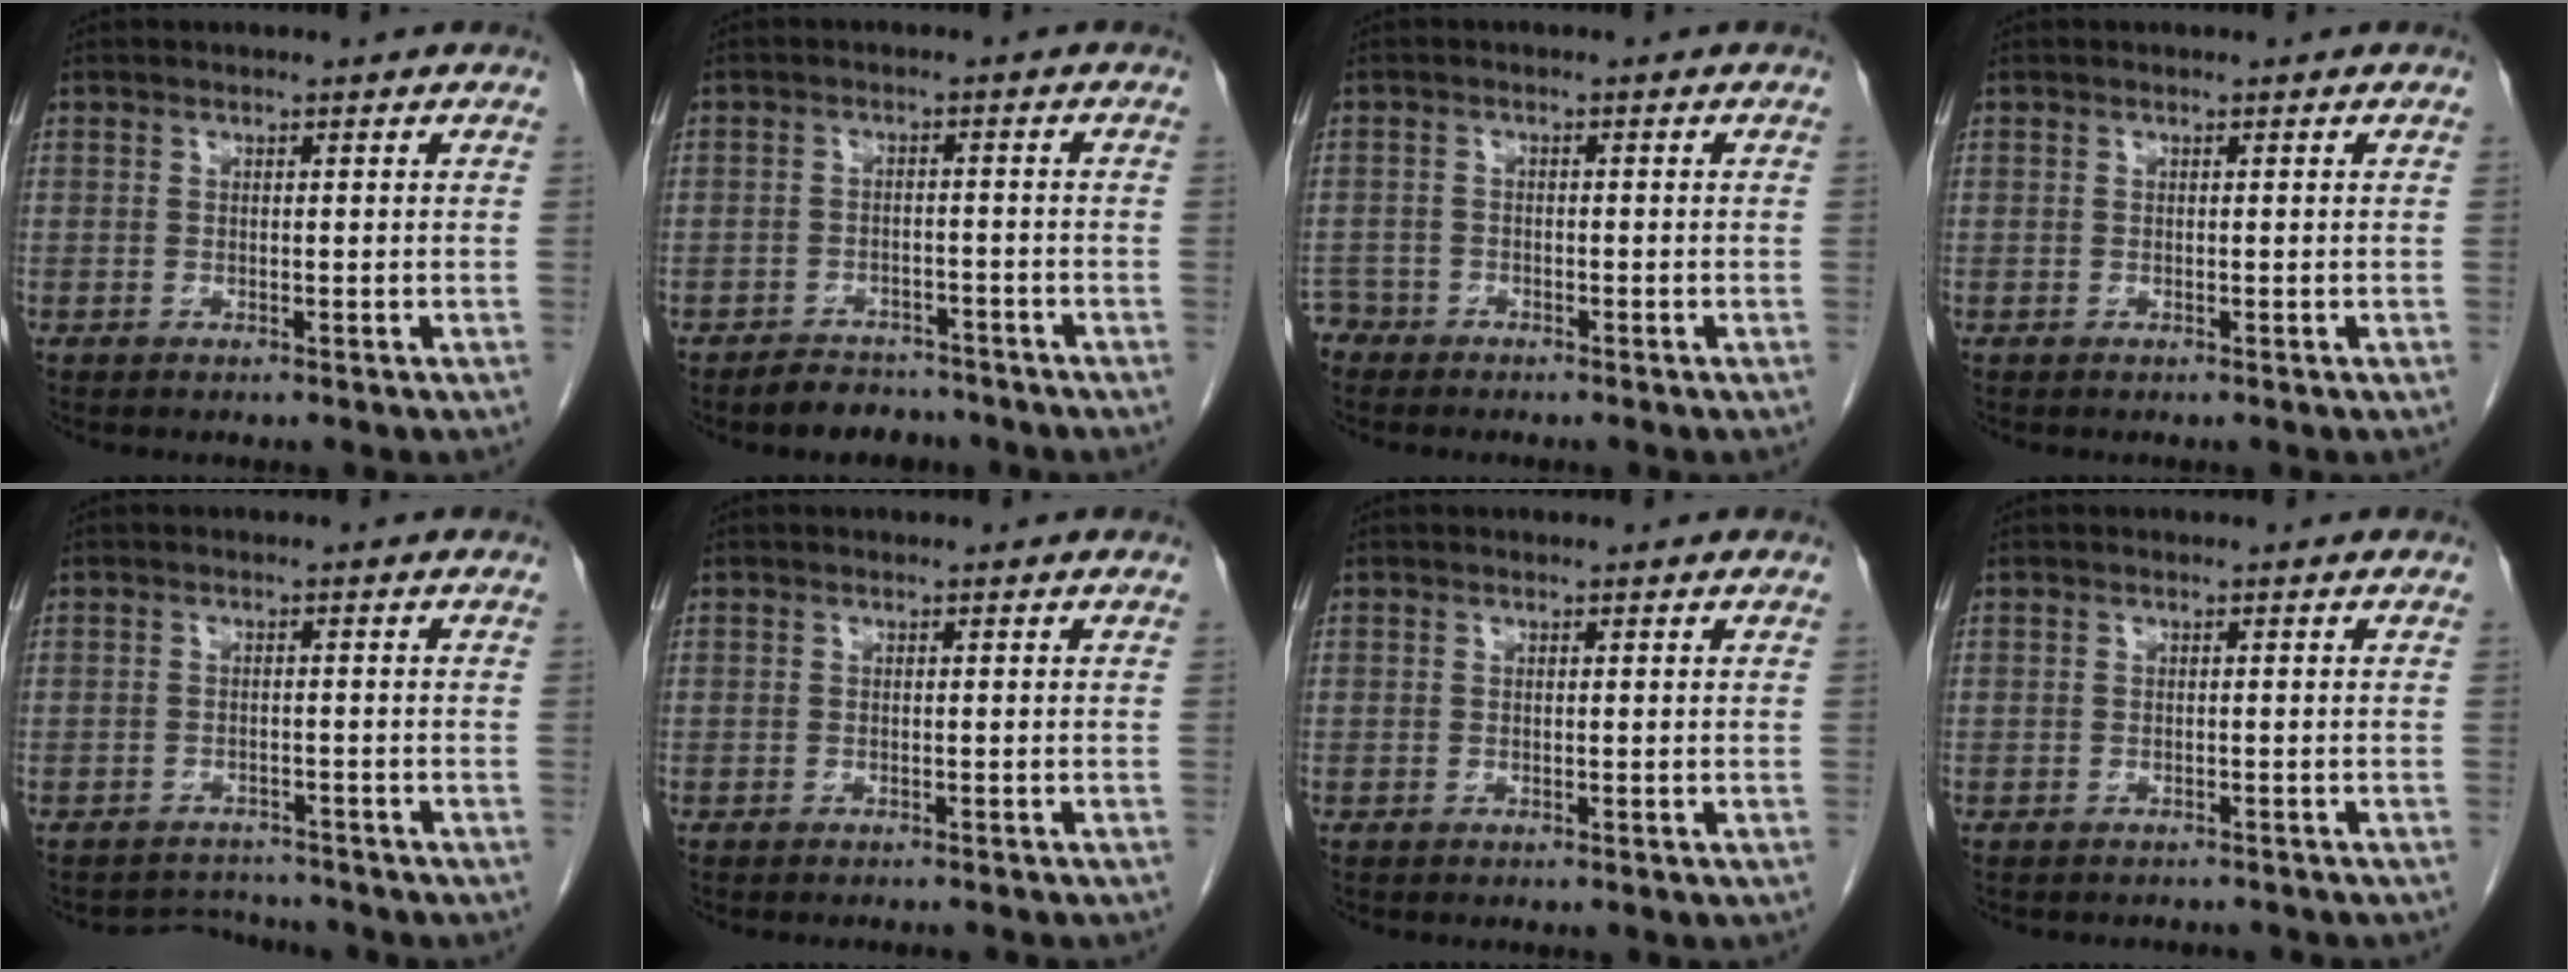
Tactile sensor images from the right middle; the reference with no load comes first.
{"total": 5.1, "force": [-4.5, 2.3, 0.7], "torque": [-0.010, 0.003, -0.065]}
{"total": 2.4, "force": [-2.1, 1.0, -0.5], "torque": [0.007, 0.001, -0.043]}
{"total": 0.0}
{"total": 3.7, "force": [-3.5, 0.8, -1.1], "torque": [0.013, 0.008, -0.051]}
{"total": 3.7, "force": [-3.5, 0.3, 1.2], "torque": [-0.018, -0.009, -0.042]}
{"total": 0.0}
{"total": 4.8, "force": [-4.4, 1.5, 1.1], "torque": [-0.014, -0.003, -0.049]}